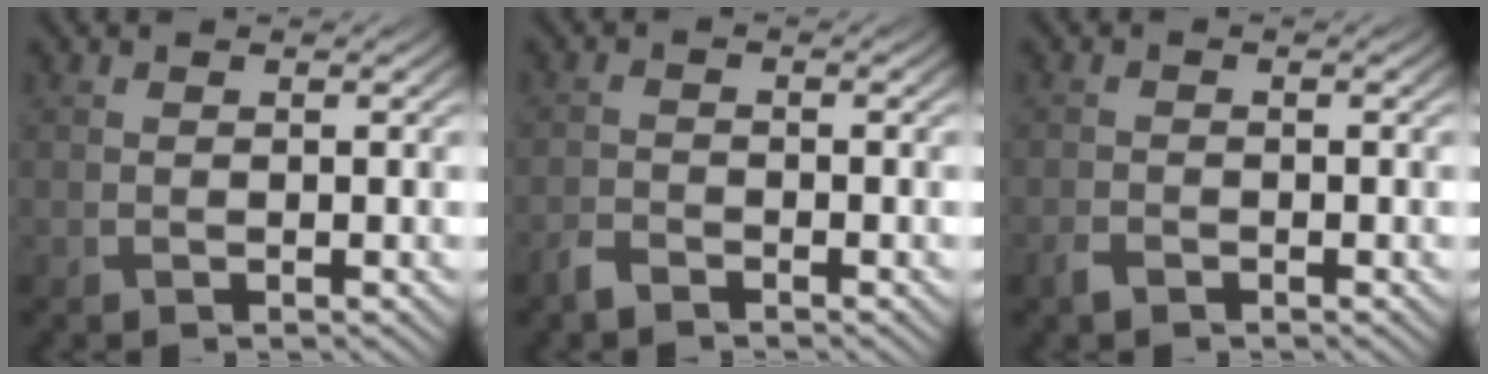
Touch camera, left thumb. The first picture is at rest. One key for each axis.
{"total": 1.7, "fx": -1.5, "fy": 0.5, "fz": 0.7, "tx": -0.018, "ty": 0.002, "tz": -0.038}
{"total": 1.2, "fx": -0.9, "fy": 0.5, "fz": 0.6, "tx": -0.014, "ty": 0.001, "tz": -0.023}